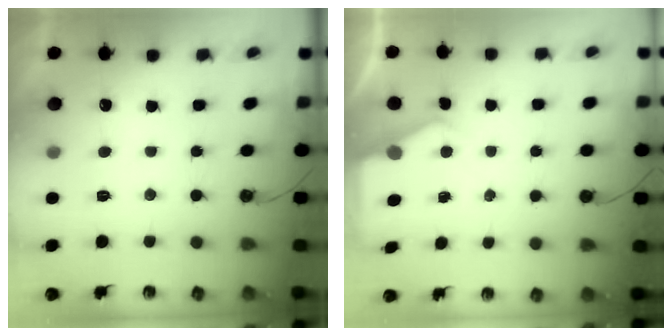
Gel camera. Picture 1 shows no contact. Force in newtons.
{"total": 2.7, "press": 2.7, "slide": 0.5}